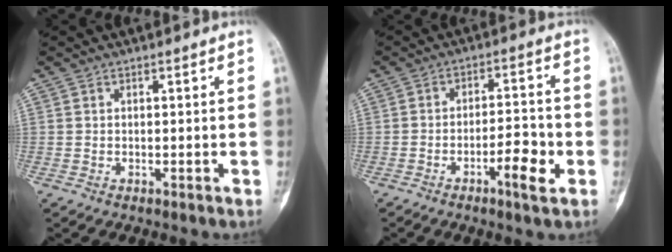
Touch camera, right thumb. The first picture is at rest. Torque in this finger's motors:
{"motor_torque": [0.11, 0.27, -0.12, 0.12, 0.00]}